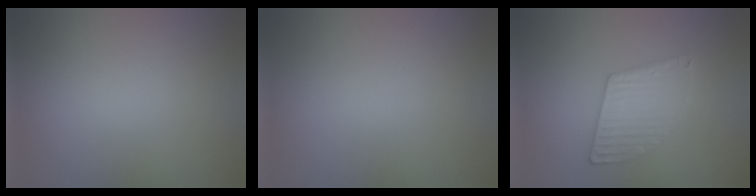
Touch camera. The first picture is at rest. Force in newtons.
{"total": 0.0}
{"total": 3.0, "press": 3.0, "slide": 0.2}